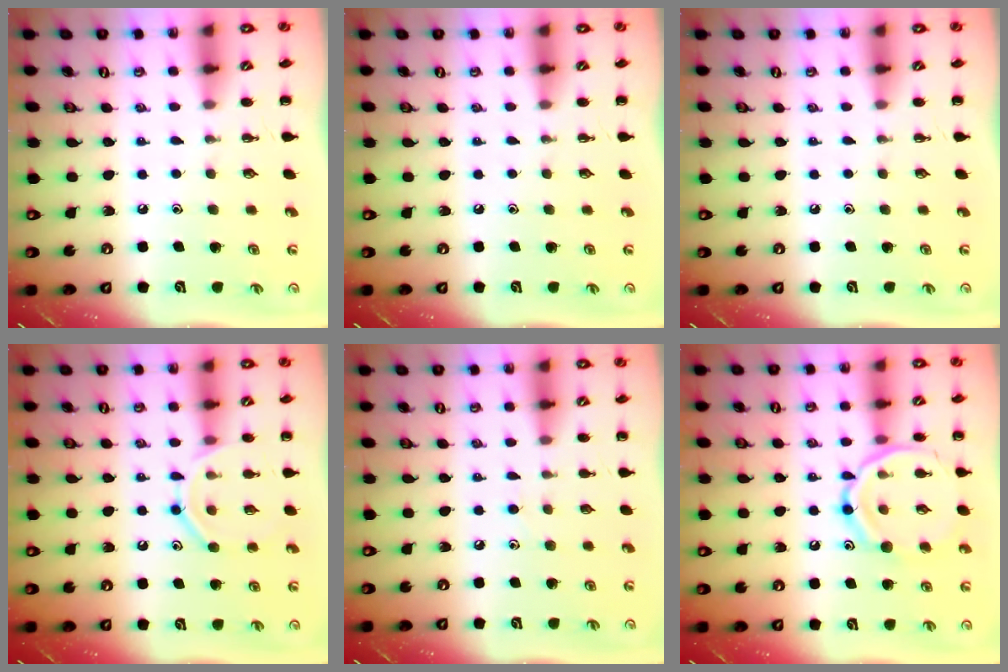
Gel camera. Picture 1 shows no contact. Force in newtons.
{"total": 0.0}
{"total": 0.0}
{"total": 10.5, "press": 10.4, "slide": 1.1}
{"total": 4.0, "press": 3.7, "slide": 1.6}
{"total": 14.2, "press": 14.2, "slide": 1.4}